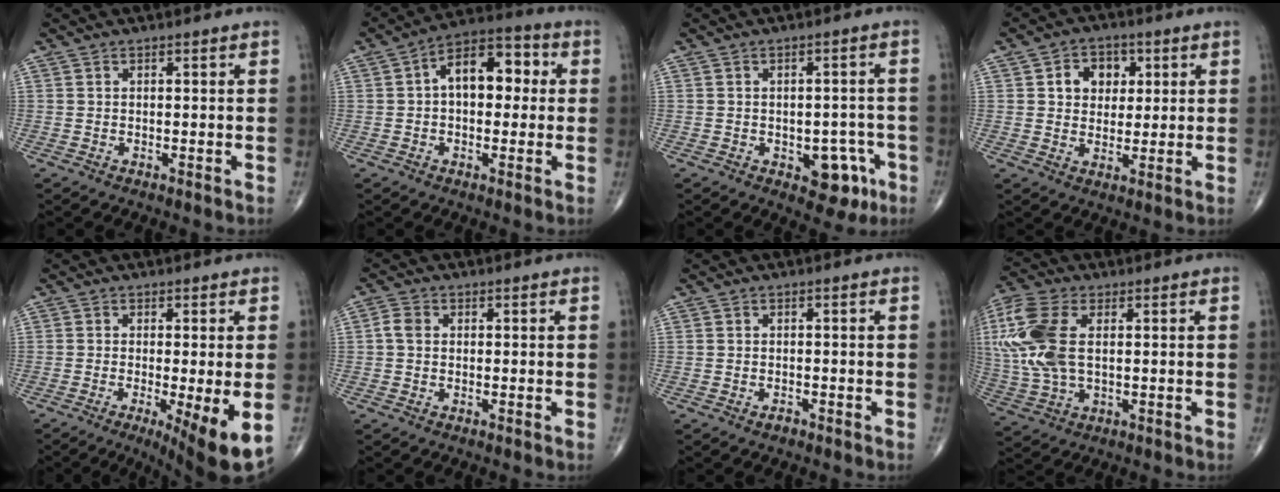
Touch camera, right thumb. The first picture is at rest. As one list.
[{"total": 11.2, "force": [1.3, 6.7, 8.8], "torque": [-0.105, 0.033, 0.008]}, {"total": 7.2, "force": [-2.9, 4.3, 5.0], "torque": [-0.028, 0.018, -0.030]}, {"total": 7.1, "force": [2.1, 5.6, 3.8], "torque": [-0.020, -0.002, 0.031]}, {"total": 10.7, "force": [-3.9, 1.7, 9.8], "torque": [-0.143, -0.027, -0.057]}, {"total": 2.4, "force": [0.1, 1.9, 1.5], "torque": [-0.029, 0.007, -0.003]}, {"total": 0.9, "force": [-0.7, 0.5, 0.4], "torque": [-0.006, 0.003, -0.012]}, {"total": 15.0, "force": [2.6, 8.3, 12.2], "torque": [-0.309, 0.007, 0.052]}]